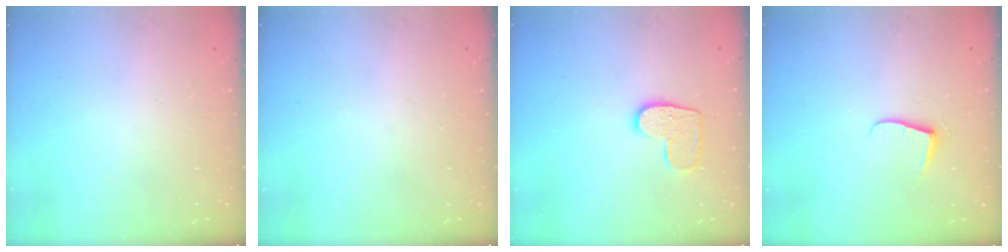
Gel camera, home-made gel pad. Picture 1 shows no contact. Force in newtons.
{"total": 0.0}
{"total": 9.2, "press": 9.2, "slide": 0.3}
{"total": 6.2, "press": 6.2, "slide": 0.5}